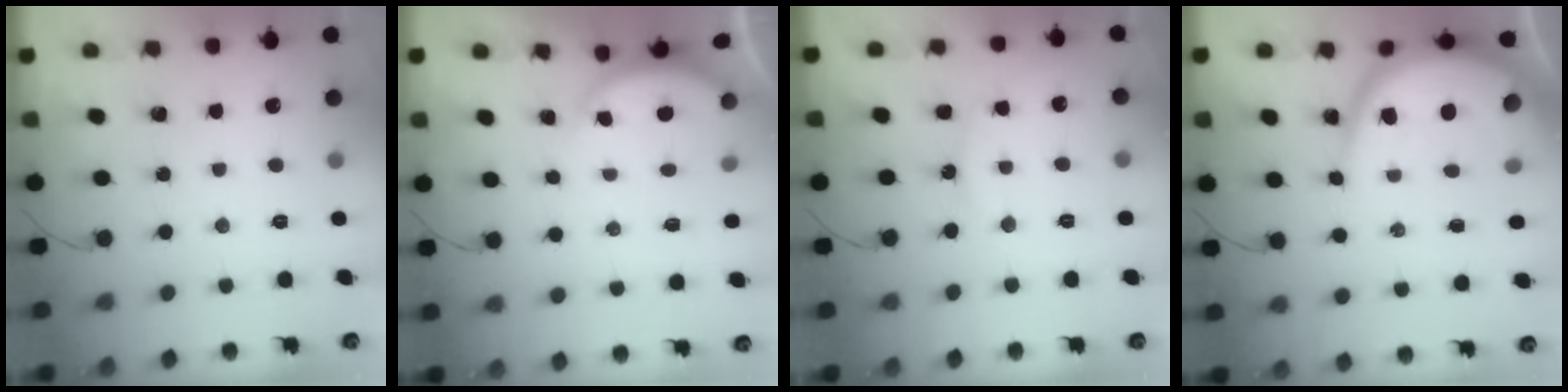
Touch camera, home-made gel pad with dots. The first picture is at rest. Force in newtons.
{"total": 2.1, "press": 2.0, "slide": 0.3}
{"total": 9.2, "press": 9.2, "slide": 0.4}
{"total": 12.0, "press": 12.0, "slide": 1.2}